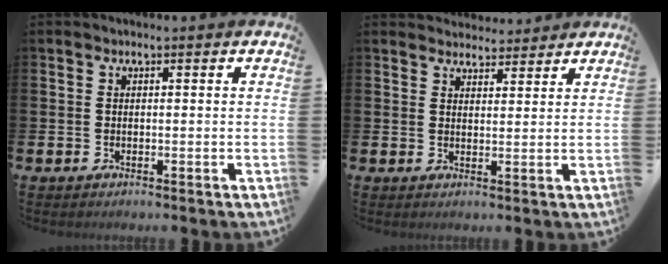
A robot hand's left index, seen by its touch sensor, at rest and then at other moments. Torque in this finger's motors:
{"motor_torque": [1.09, -1.05, 0.15, 0.01]}